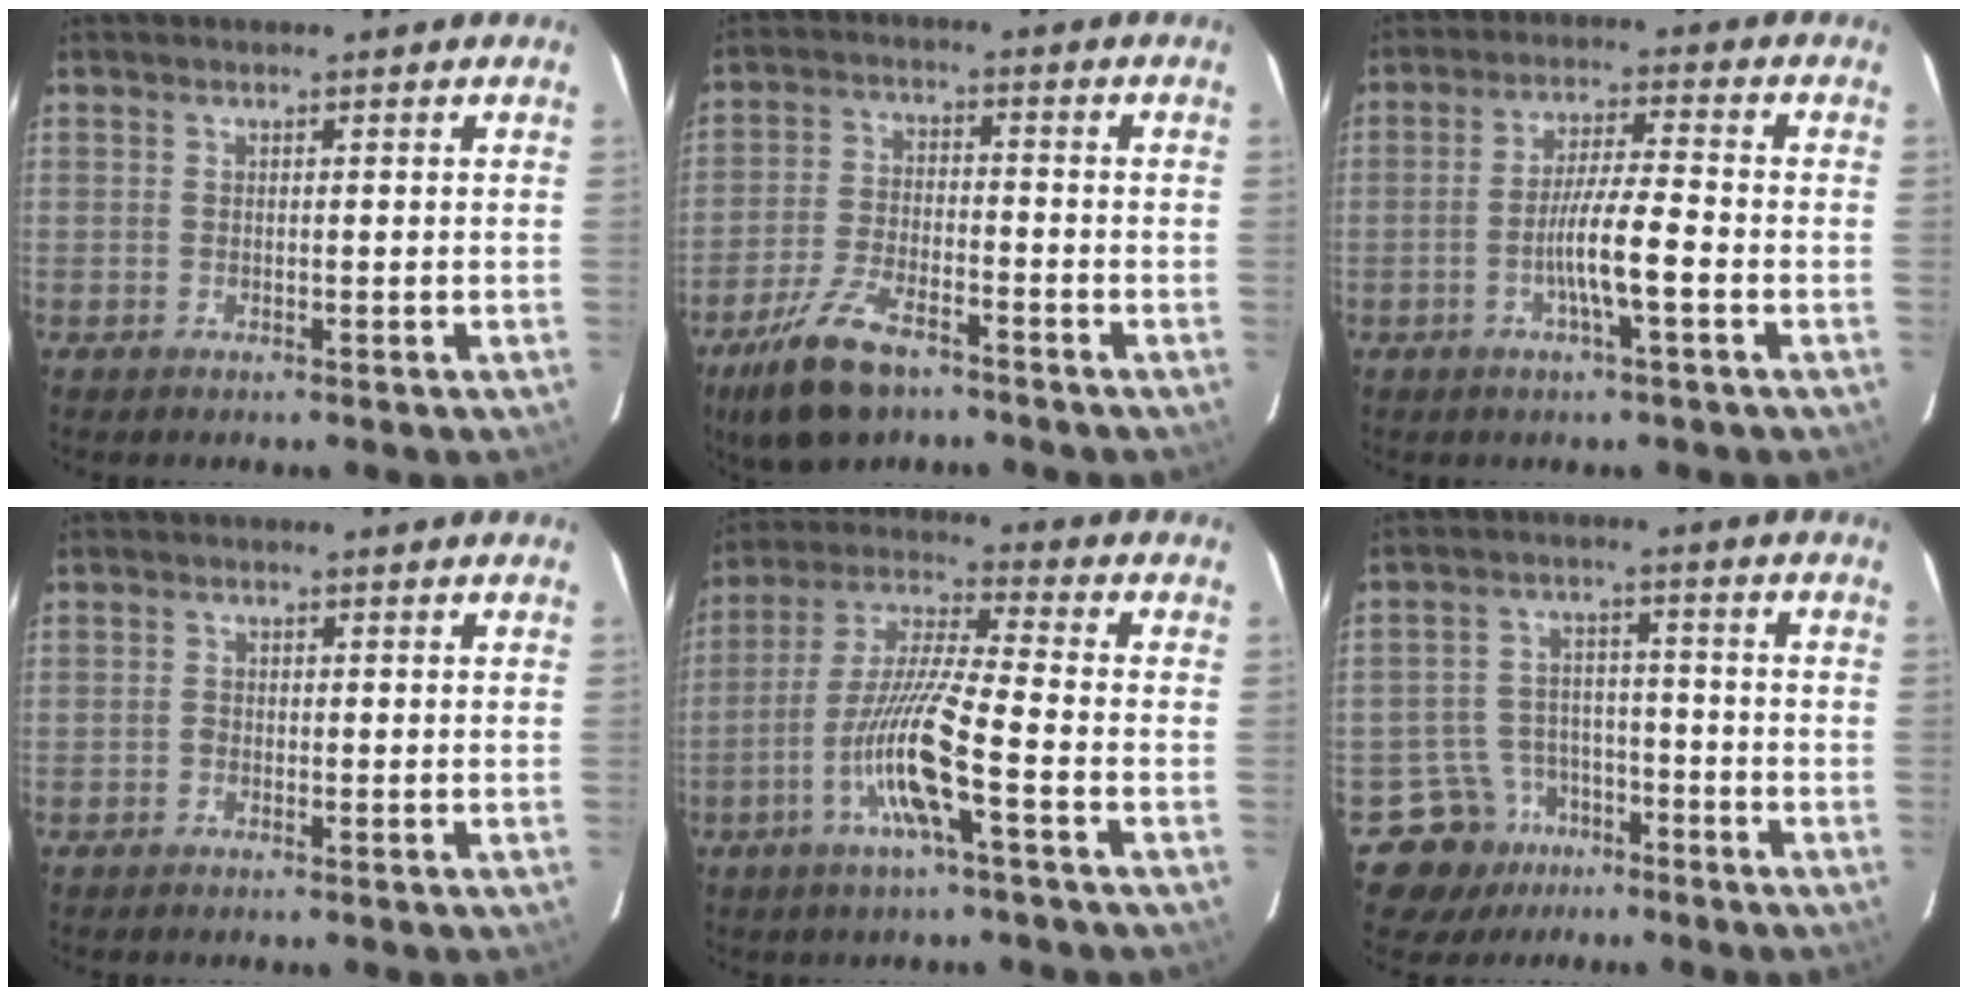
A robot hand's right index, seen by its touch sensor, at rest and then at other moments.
{"total": 10.2, "force": [-7.0, 3.5, 6.5], "torque": [-0.138, -0.013, -0.126]}
{"total": 7.3, "force": [-2.4, 0.1, 6.9], "torque": [-0.128, 0.002, -0.044]}
{"total": 0.6, "force": [-0.3, 0.4, 0.3], "torque": [-0.005, 0.002, -0.007]}
{"total": 12.3, "force": [-4.5, 0.1, 11.4], "torque": [-0.232, -0.001, -0.091]}
{"total": 8.7, "force": [-5.1, 7.0, 0.5], "torque": [-0.008, 0.035, -0.070]}